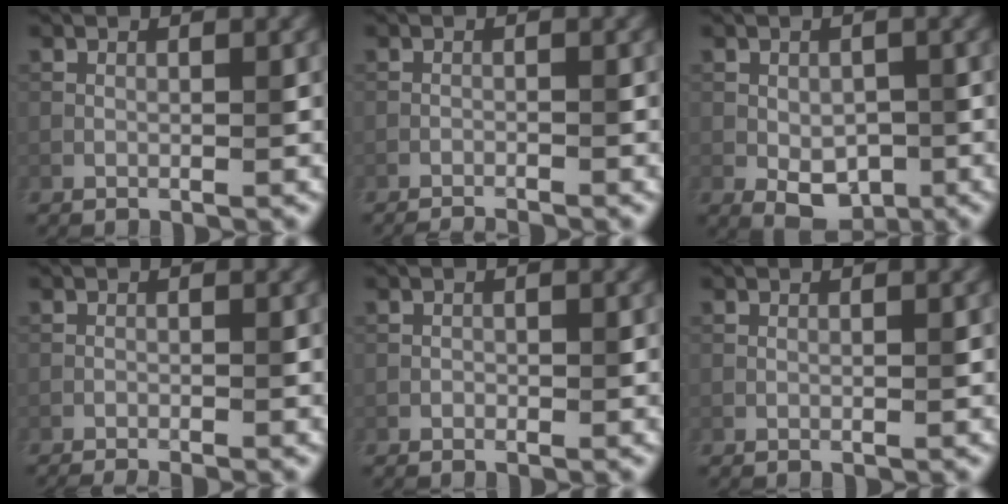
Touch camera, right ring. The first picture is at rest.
{"total": 1.6, "force": [-1.5, 0.1, 0.6], "torque": [-0.004, 0.008, -0.028]}
{"total": 3.6, "force": [-1.2, 2.3, 2.4], "torque": [-0.047, -0.010, -0.012]}
{"total": 1.6, "force": [-1.2, 0.3, 1.0], "torque": [-0.011, 0.005, -0.021]}
{"total": 0.6, "force": [-0.5, 0.4, -0.1], "torque": [0.005, -0.002, -0.006]}
{"total": 0.0}